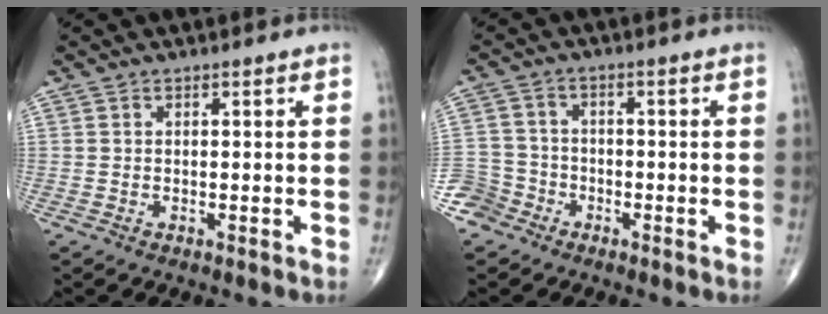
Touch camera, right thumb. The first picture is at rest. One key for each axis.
{"total": 5.6, "fx": -3.8, "fy": 4.1, "fz": 0.1, "tx": 0.020, "ty": 0.024, "tz": -0.082}